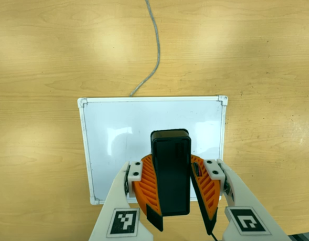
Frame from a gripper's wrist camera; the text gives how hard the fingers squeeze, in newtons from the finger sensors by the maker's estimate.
{"total": 11.0, "left": 11.3, "right": 10.7}